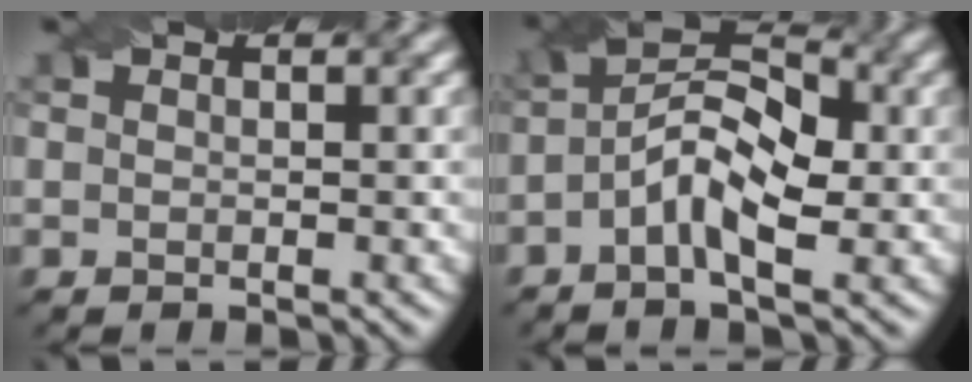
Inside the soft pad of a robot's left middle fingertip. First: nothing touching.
{"total": 6.0, "force": [-1.1, 2.7, 5.3], "torque": [-0.101, 0.016, -0.027]}